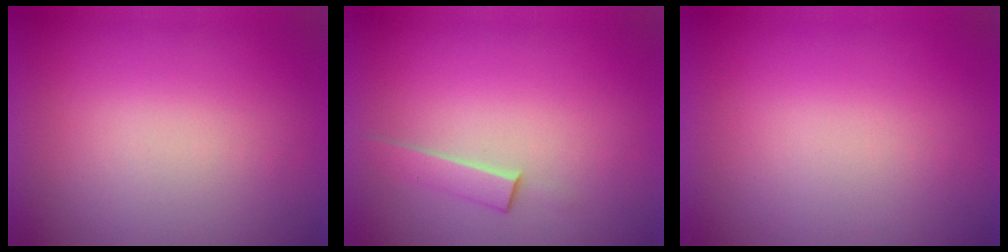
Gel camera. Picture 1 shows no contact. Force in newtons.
{"total": 1.8}
{"total": 1.2}